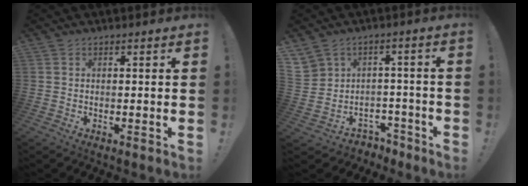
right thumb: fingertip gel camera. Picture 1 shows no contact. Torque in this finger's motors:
{"motor_torque": [0.02, 0.05, 0.19, 0.31, 0.03]}